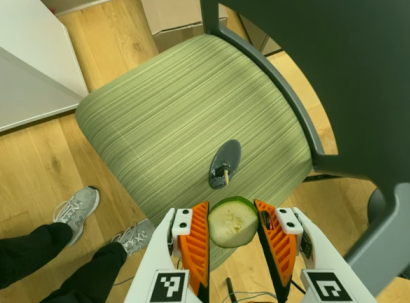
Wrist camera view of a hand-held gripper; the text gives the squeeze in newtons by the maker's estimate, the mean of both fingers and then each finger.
{"total": 9.0, "left": 9.3, "right": 8.7}